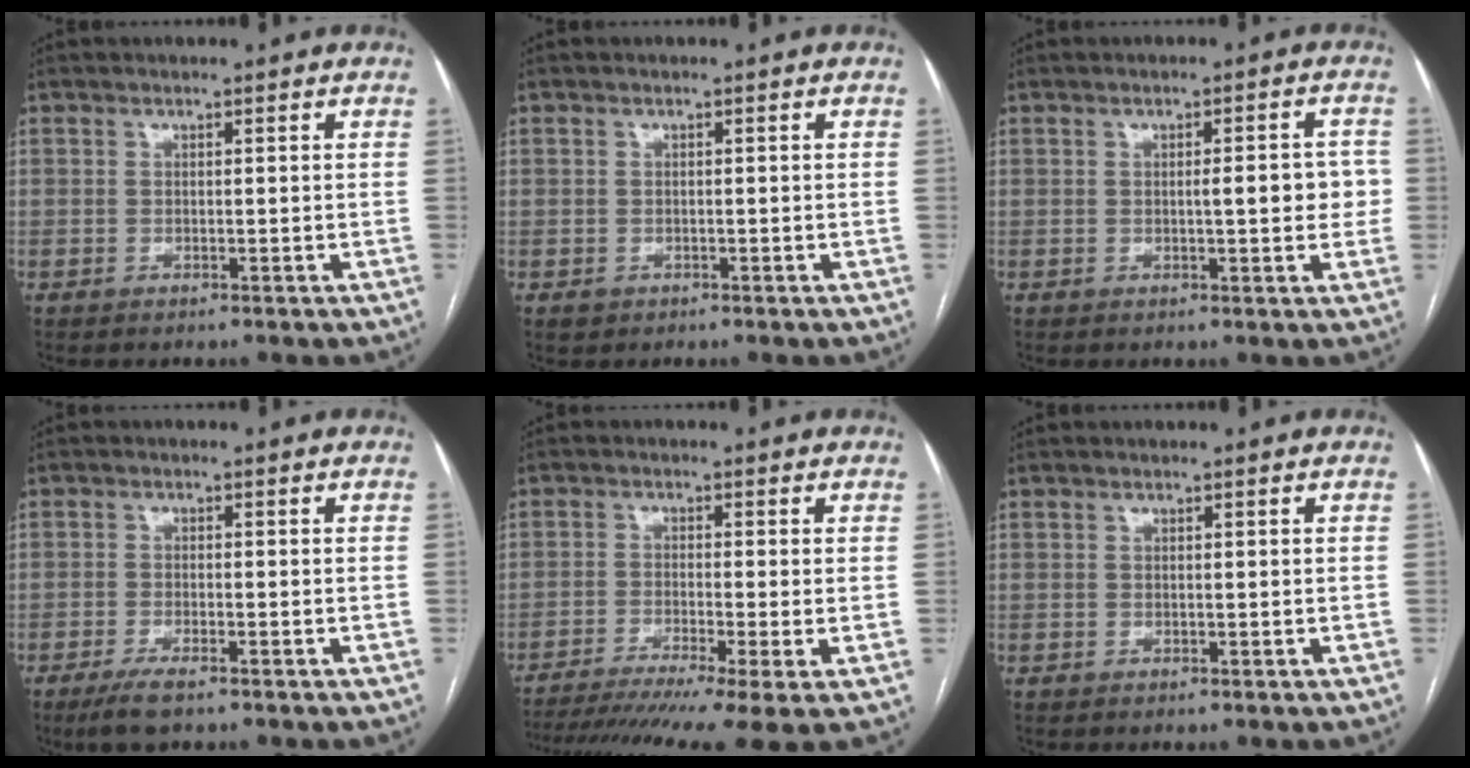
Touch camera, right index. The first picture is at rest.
{"total": 1.3, "force": [-0.7, 1.1, 0.2], "torque": [-0.008, 0.003, -0.008]}
{"total": 4.7, "force": [-0.1, 1.2, 4.6], "torque": [-0.061, 0.008, -0.003]}
{"total": 4.4, "force": [-3.2, 0.6, 3.0], "torque": [-0.065, -0.010, -0.058]}
{"total": 14.5, "force": [-10.6, -0.1, 9.9], "torque": [-0.153, -0.027, -0.169]}
{"total": 0.0}